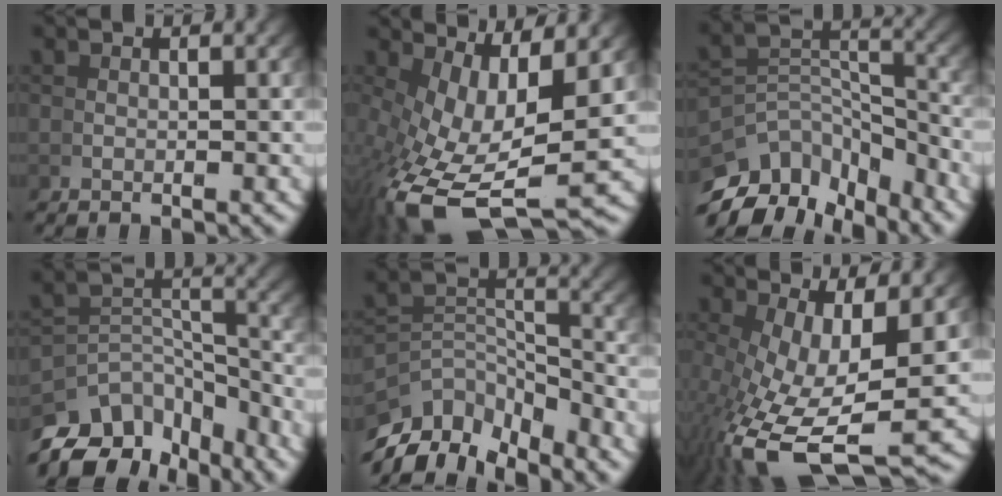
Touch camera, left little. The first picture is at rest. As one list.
[{"total": 9.6, "force": [-1.7, 4.6, 8.2], "torque": [-0.178, -0.047, 0.002]}, {"total": 10.4, "force": [-5.0, 7.0, 5.8], "torque": [-0.115, -0.052, -0.071]}, {"total": 9.6, "force": [-4.7, 6.5, 5.1], "torque": [-0.098, -0.043, -0.068]}, {"total": 10.0, "force": [-5.8, 6.4, 4.9], "torque": [-0.093, -0.051, -0.086]}, {"total": 9.7, "force": [-3.2, 4.4, 8.0], "torque": [-0.179, -0.064, -0.018]}]